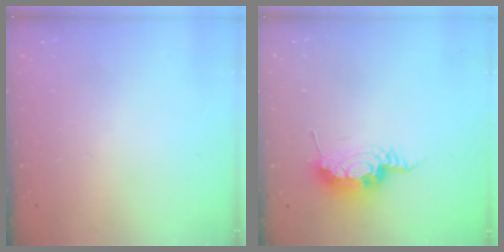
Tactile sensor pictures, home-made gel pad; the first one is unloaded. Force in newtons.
{"total": 16.0, "press": 11.4, "slide": 11.2}